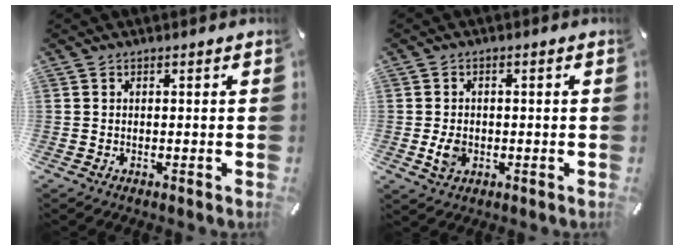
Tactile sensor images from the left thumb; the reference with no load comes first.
{"total": 4.0, "force": [-0.7, 2.9, 2.6], "torque": [-0.067, -0.002, -0.017]}